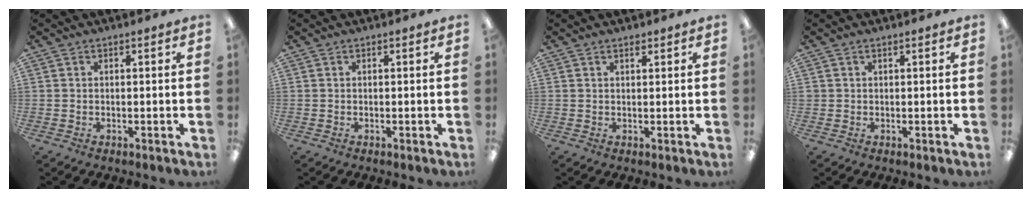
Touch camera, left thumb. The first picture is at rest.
{"total": 0.0}
{"total": 1.2, "force": [1.0, 0.4, 0.4], "torque": [-0.002, -0.004, 0.018]}
{"total": 0.6, "force": [0.3, 0.6, 0.1], "torque": [-0.002, 0.005, 0.004]}